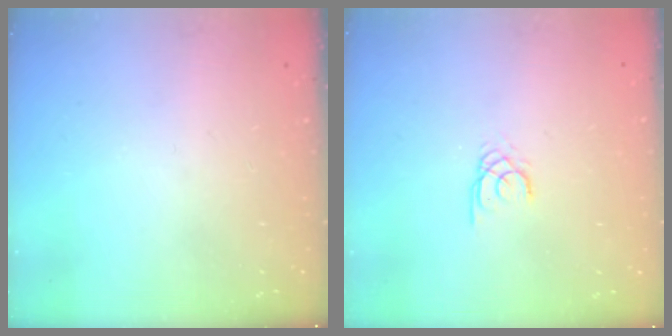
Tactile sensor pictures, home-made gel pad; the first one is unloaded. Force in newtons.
{"total": 1.6, "press": 1.6, "slide": 0.2}